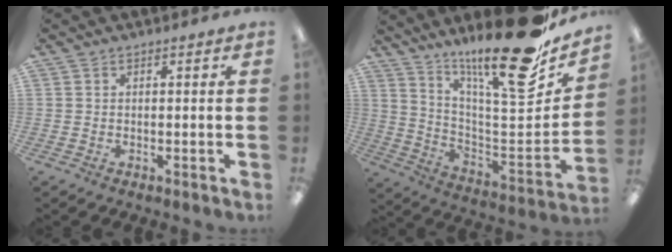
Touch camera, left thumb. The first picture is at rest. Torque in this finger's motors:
{"motor_torque": [0.95, 0.40, 1.50, -1.27, 0.15]}